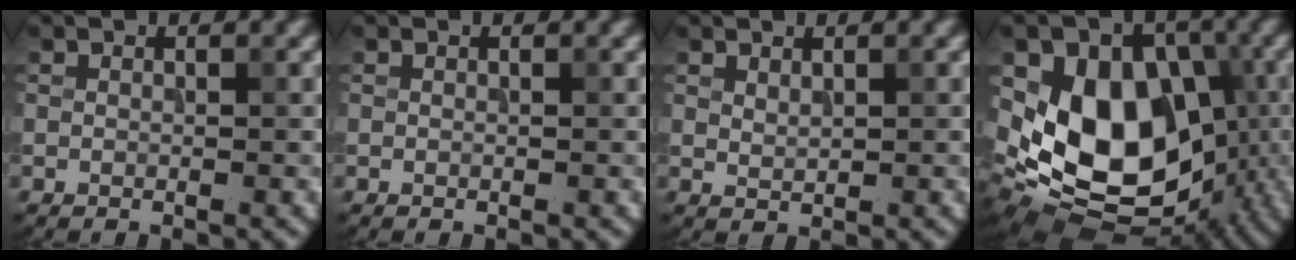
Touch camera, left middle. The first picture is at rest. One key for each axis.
{"total": 0.0}
{"total": 0.8, "fx": 0.7, "fy": 0.2, "fz": 0.4, "tx": -0.011, "ty": 0.000, "tz": 0.019}
{"total": 13.2, "fx": -0.5, "fy": 9.8, "fz": 8.9, "tx": -0.143, "ty": -0.015, "tz": -0.009}